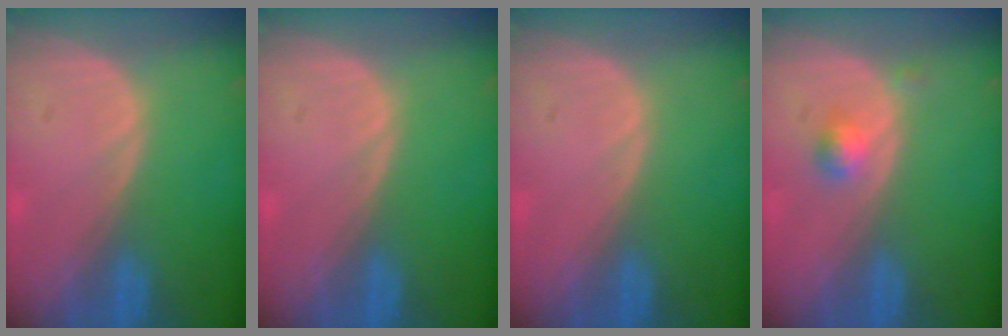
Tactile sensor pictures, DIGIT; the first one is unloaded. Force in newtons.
{"total": 0.0}
{"total": 0.0}
{"total": 2.2, "press": 2.0, "slide": 1.0}